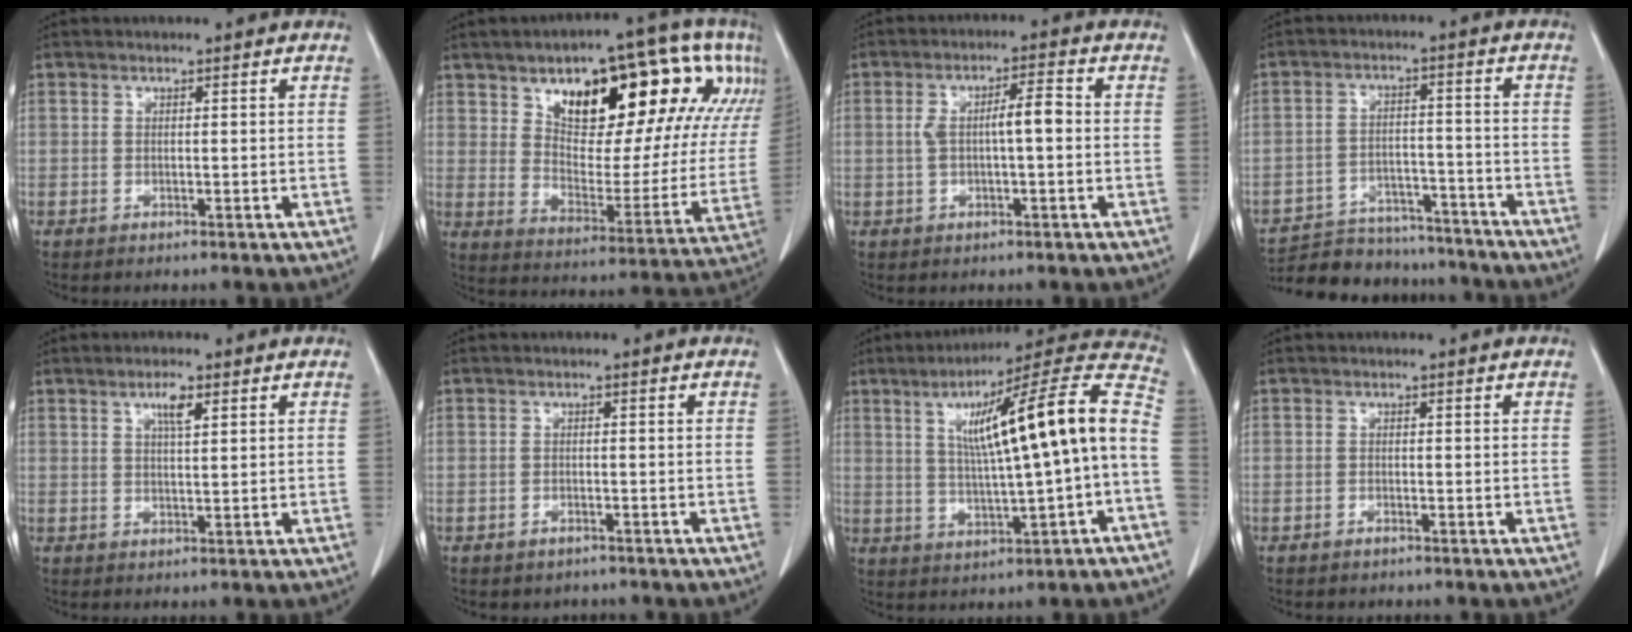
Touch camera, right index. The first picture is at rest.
{"total": 26.2, "force": [13.0, 10.2, 20.4], "torque": [-0.264, 0.034, 0.188]}
{"total": 5.2, "force": [-0.1, 1.1, 5.1], "torque": [-0.097, 0.019, 0.000]}
{"total": 15.4, "force": [-14.2, 4.7, 3.3], "torque": [-0.055, 0.018, -0.203]}
{"total": 2.8, "force": [1.5, 0.4, 2.4], "torque": [-0.044, 0.000, 0.025]}
{"total": 2.0, "force": [-1.6, 1.2, 0.4], "torque": [-0.011, 0.002, -0.018]}
{"total": 18.5, "force": [1.3, 0.7, 18.4], "torque": [-0.267, 0.036, 0.019]}
{"total": 0.7, "force": [-0.6, 0.3, 0.2], "torque": [-0.006, 0.000, -0.009]}